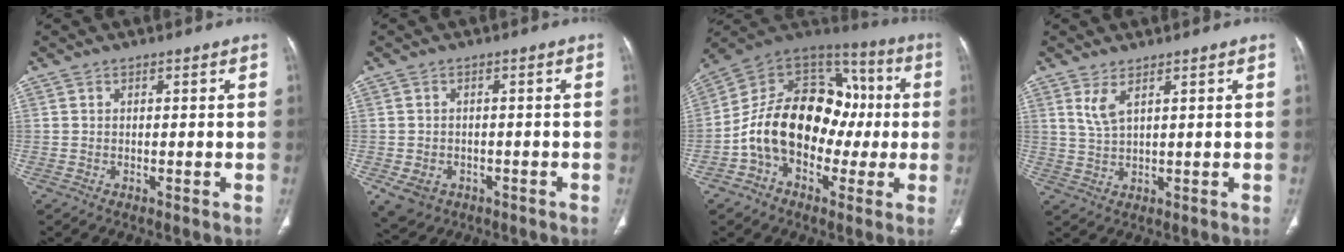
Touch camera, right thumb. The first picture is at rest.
{"total": 5.7, "force": [-2.5, 4.5, 2.5], "torque": [-0.046, 0.010, -0.026]}
{"total": 20.6, "force": [-2.5, 14.8, 14.1], "torque": [-0.197, 0.062, -0.047]}
{"total": 3.6, "force": [2.0, 1.0, 2.8], "torque": [-0.064, -0.012, 0.050]}